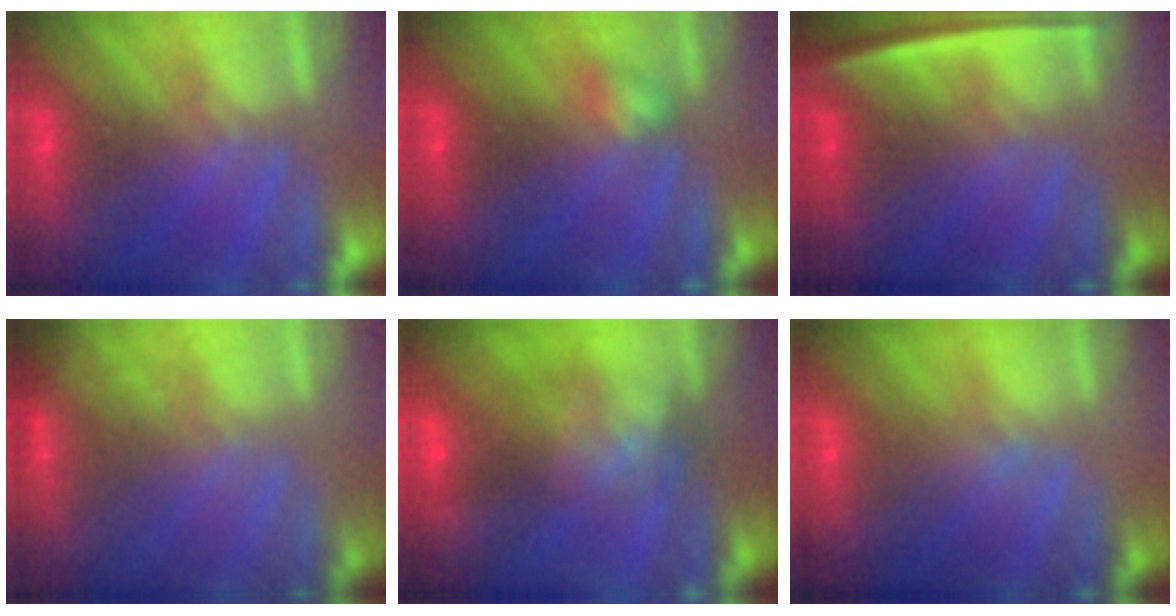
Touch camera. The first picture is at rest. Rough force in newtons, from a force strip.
{"total": 2.1}
{"total": 2.5}
{"total": 1.8}
{"total": 6.9}
{"total": 2.1}